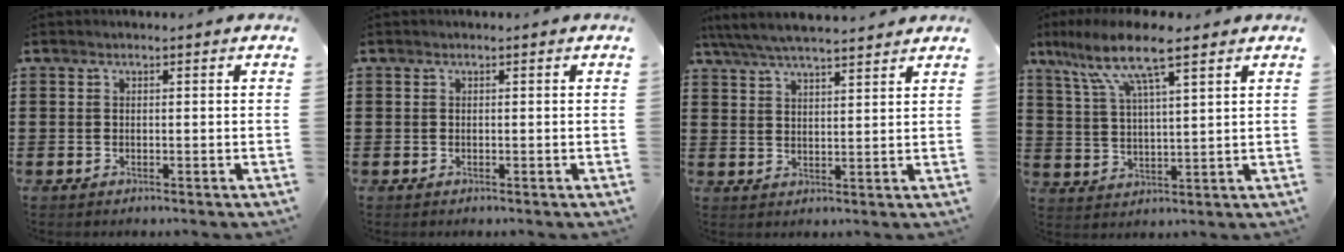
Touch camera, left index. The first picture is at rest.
{"total": 0.0}
{"total": 5.6, "force": [5.0, 0.6, 2.4], "torque": [-0.060, -0.014, 0.090]}
{"total": 9.5, "force": [6.5, 1.5, 6.7], "torque": [-0.148, -0.015, 0.113]}